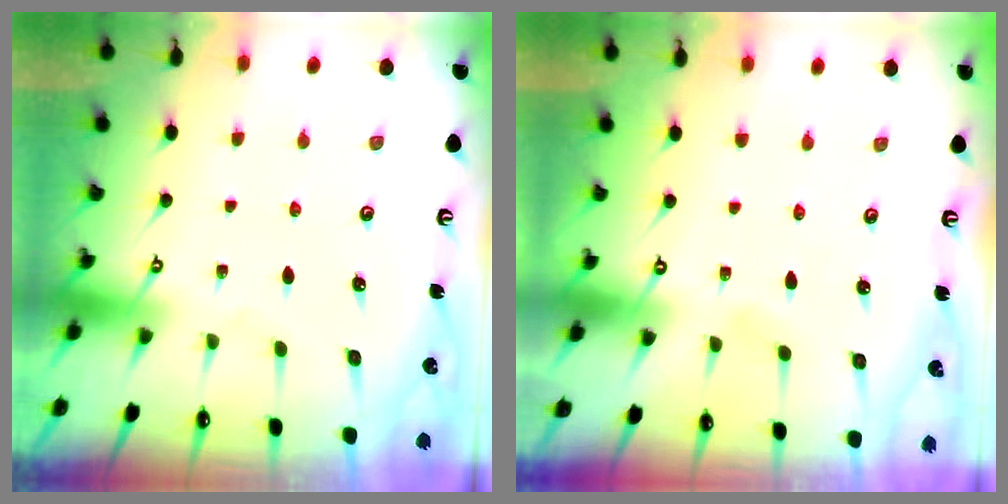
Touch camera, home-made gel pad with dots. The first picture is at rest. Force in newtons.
{"total": 1.6, "press": 1.6, "slide": 0.2}